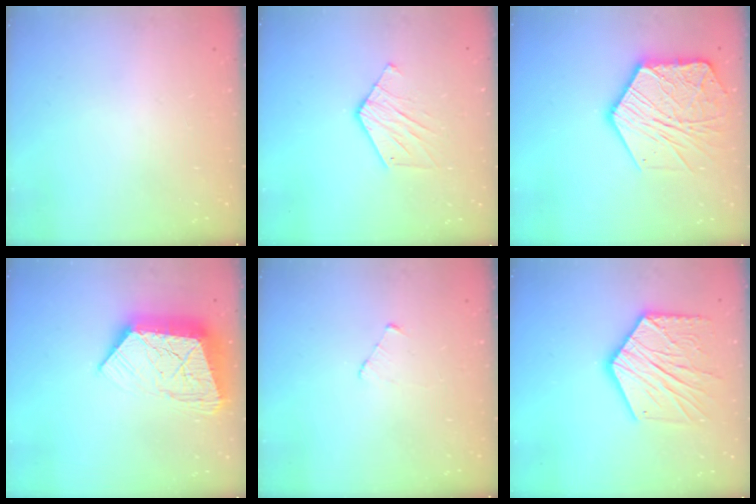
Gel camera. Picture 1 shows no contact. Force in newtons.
{"total": 8.7, "press": 8.6, "slide": 0.6}
{"total": 18.6, "press": 18.6, "slide": 1.4}
{"total": 17.3, "press": 17.2, "slide": 1.6}
{"total": 2.5, "press": 2.5, "slide": 0.3}
{"total": 18.1, "press": 18.1, "slide": 1.3}